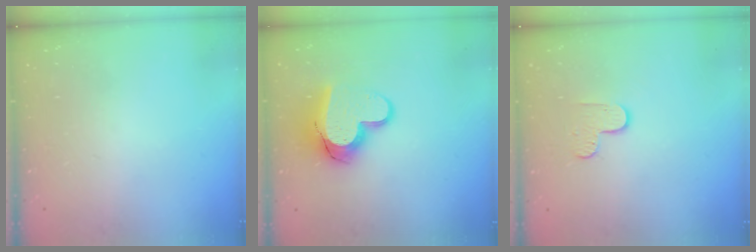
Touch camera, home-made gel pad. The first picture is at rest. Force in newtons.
{"total": 13.4, "press": 13.4, "slide": 1.1}
{"total": 5.5, "press": 5.5, "slide": 0.4}